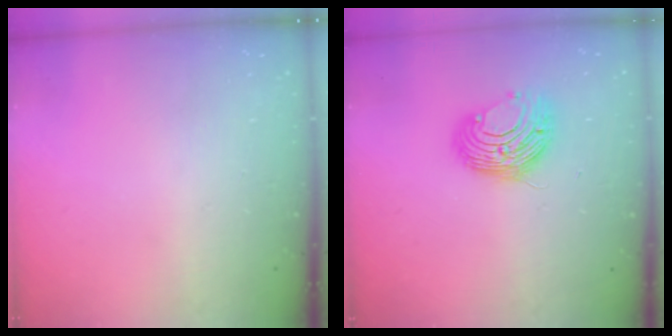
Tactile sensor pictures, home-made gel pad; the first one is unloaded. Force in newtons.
{"total": 9.5, "press": 9.5, "slide": 0.1}